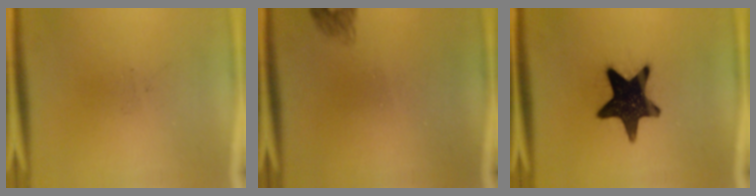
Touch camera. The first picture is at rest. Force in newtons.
{"total": 1.4}
{"total": 17.0}